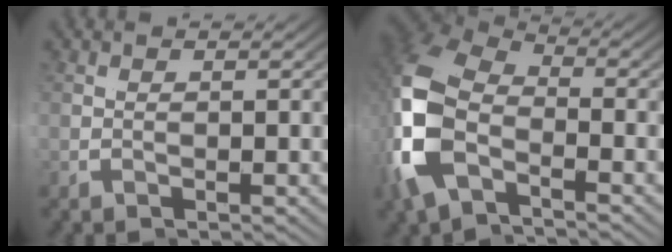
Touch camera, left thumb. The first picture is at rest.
{"total": 11.1, "force": [-0.8, 7.6, 8.1], "torque": [-0.220, 0.000, -0.022]}